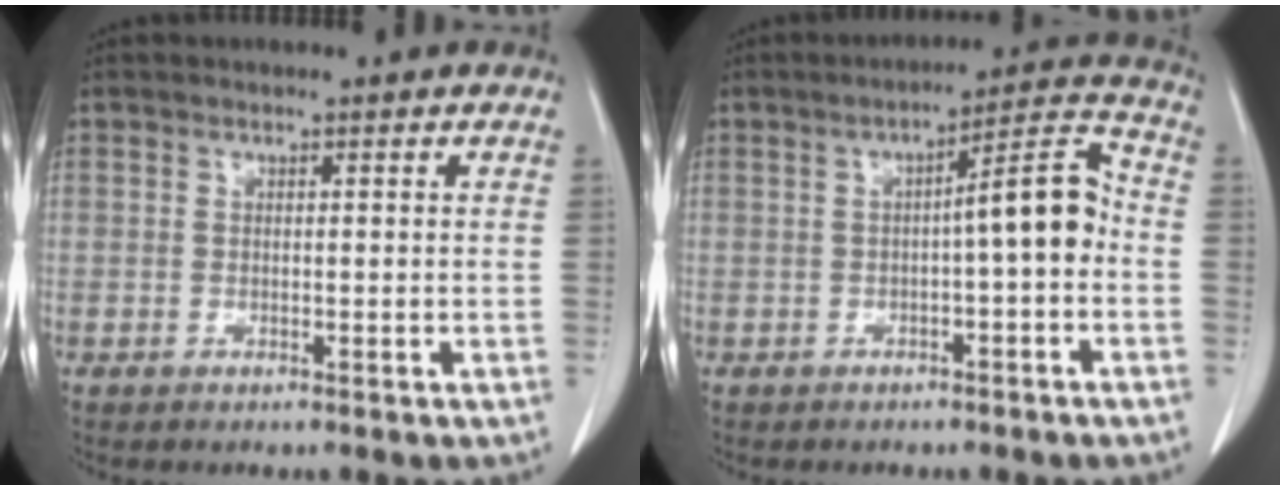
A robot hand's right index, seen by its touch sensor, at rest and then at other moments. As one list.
[{"total": 7.5, "force": [-0.9, 0.9, 7.4], "torque": [-0.103, 0.028, -0.017]}]